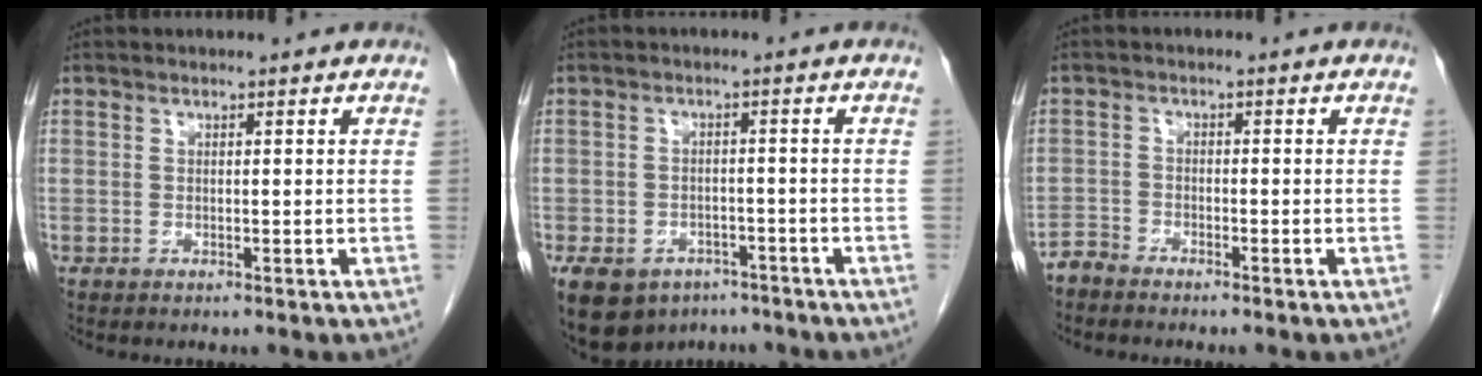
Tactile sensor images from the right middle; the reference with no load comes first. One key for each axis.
{"total": 16.2, "fx": -9.4, "fy": 11.6, "fz": 6.1, "tx": -0.176, "ty": -0.007, "tz": -0.120}
{"total": 2.0, "fx": -2.0, "fy": 0.1, "fz": -0.1, "tx": 0.009, "ty": -0.004, "tz": -0.038}